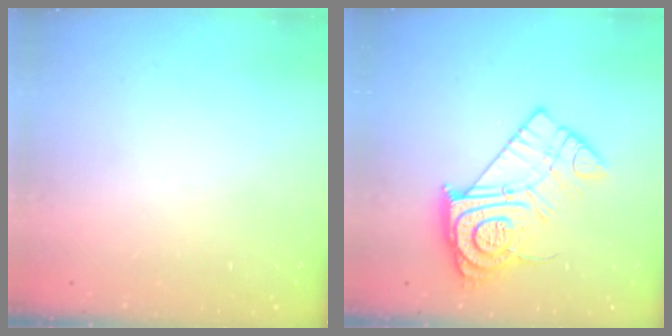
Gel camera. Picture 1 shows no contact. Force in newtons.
{"total": 16.1, "press": 16.1, "slide": 1.1}